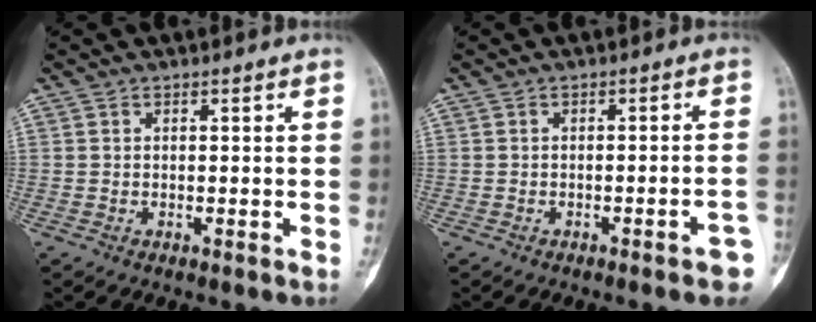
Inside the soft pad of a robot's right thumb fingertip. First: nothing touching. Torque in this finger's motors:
{"motor_torque": [-0.14, -0.04, 0.12, 0.16, 0.07]}